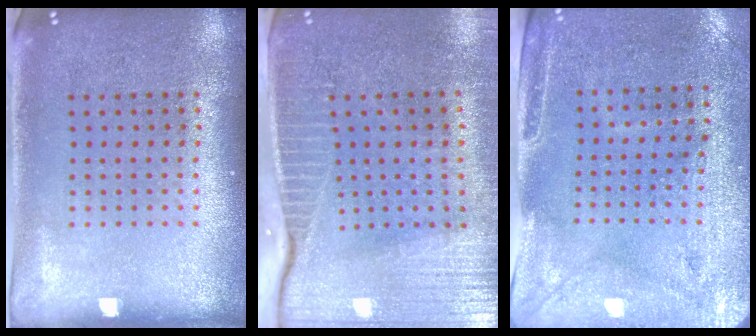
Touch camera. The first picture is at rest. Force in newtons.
{"total": 3.8, "press": 3.4, "slide": 1.7}
{"total": 3.0, "press": 2.5, "slide": 1.5}